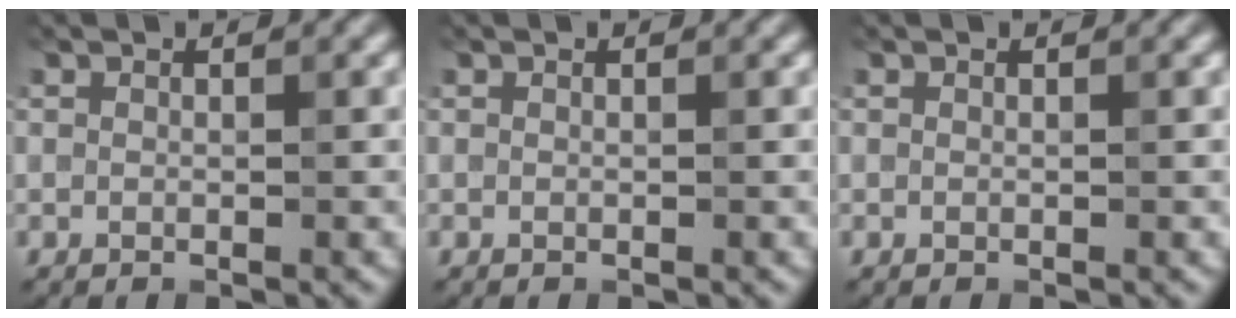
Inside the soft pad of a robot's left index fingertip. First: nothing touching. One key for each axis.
{"total": 0.0}
{"total": 0.0}